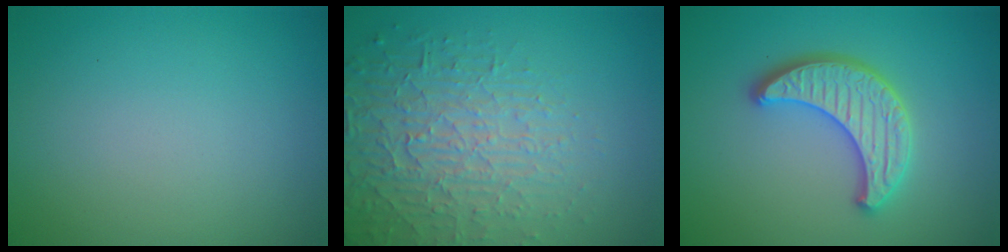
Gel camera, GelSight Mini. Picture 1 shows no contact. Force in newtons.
{"total": 5.9, "press": 4.7, "slide": 3.5}
{"total": 3.8, "press": 3.7, "slide": 0.9}